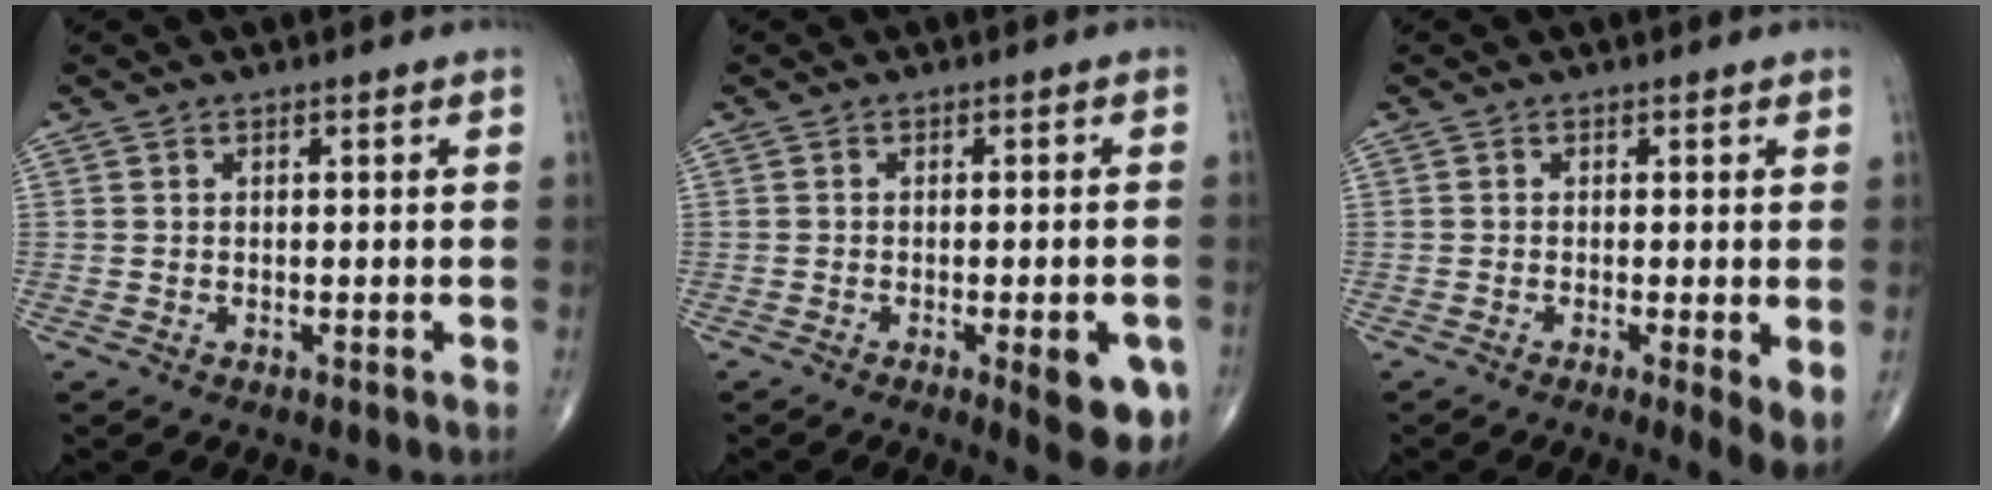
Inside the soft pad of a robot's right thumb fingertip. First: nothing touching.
{"total": 8.8, "force": [-3.3, 2.7, 7.7], "torque": [-0.077, -0.001, -0.036]}
{"total": 4.3, "force": [-0.6, 0.8, 4.2], "torque": [-0.070, -0.016, -0.014]}